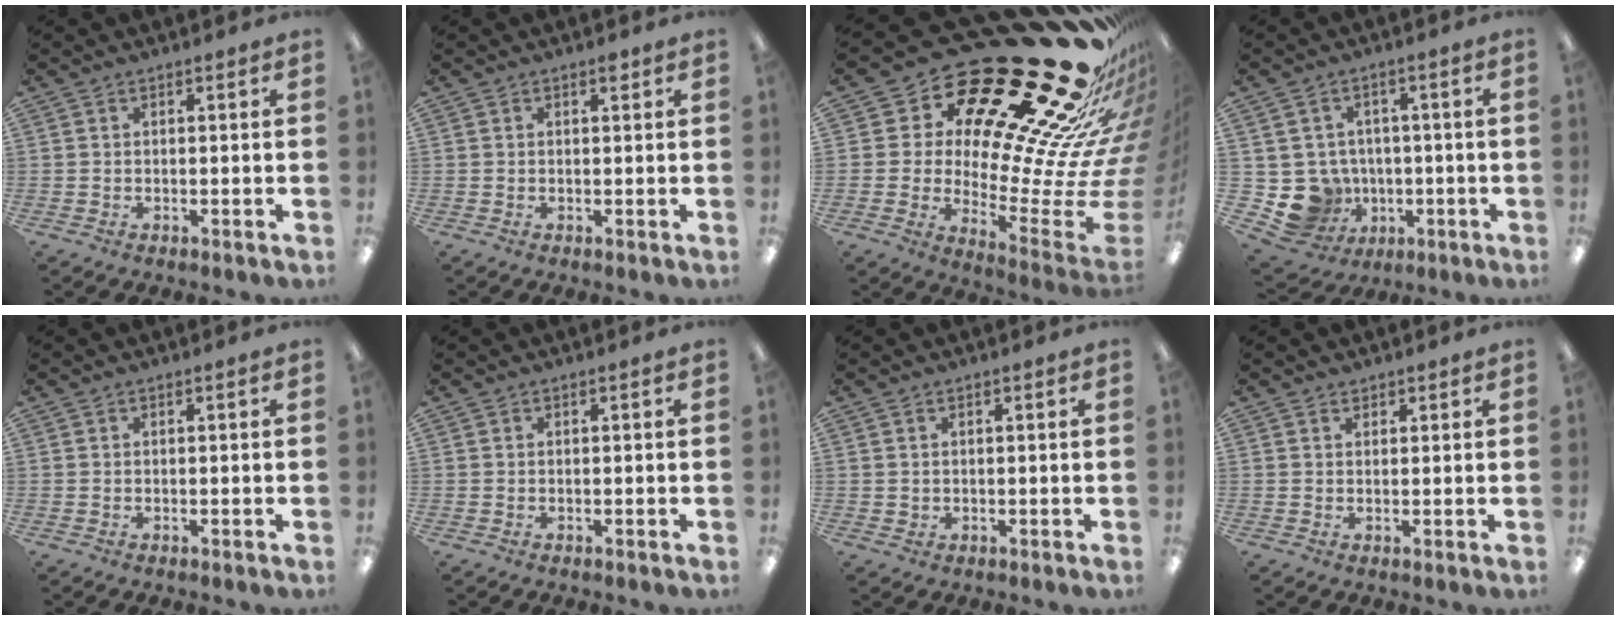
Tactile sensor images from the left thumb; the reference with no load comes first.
{"total": 1.2, "force": [0.8, 0.5, 0.8], "torque": [-0.001, -0.005, 0.010]}
{"total": 31.6, "force": [22.9, 10.5, 19.1], "torque": [-0.193, -0.244, 0.422]}
{"total": 9.6, "force": [-1.8, 9.2, 2.2], "torque": [-0.072, 0.008, -0.019]}
{"total": 0.0}
{"total": 0.0}
{"total": 1.2, "force": [0.6, 1.0, 0.0], "torque": [-0.002, 0.002, 0.010]}
{"total": 1.3, "force": [1.1, 0.8, 0.1], "torque": [0.007, -0.003, 0.019]}